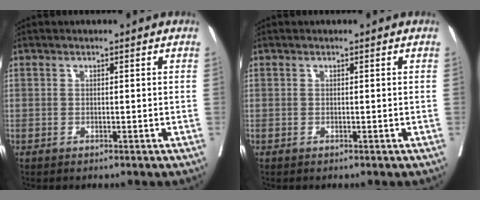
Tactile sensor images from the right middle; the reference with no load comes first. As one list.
[{"total": 0.0}]